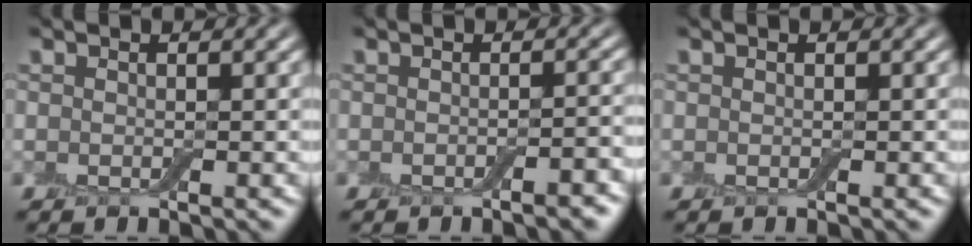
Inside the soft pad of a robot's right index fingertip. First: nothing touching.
{"total": 1.9, "force": [-1.0, 0.5, 1.5], "torque": [-0.016, 0.004, -0.014]}
{"total": 0.0}